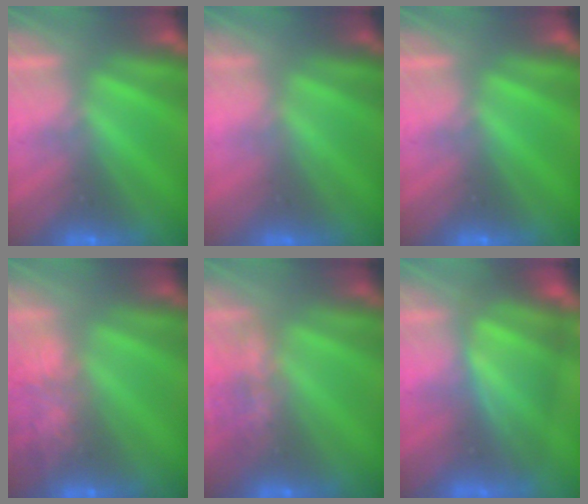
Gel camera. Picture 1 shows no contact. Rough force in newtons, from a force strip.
{"total": 2.3}
{"total": 0.0}
{"total": 11.5}
{"total": 9.3}
{"total": 4.8}